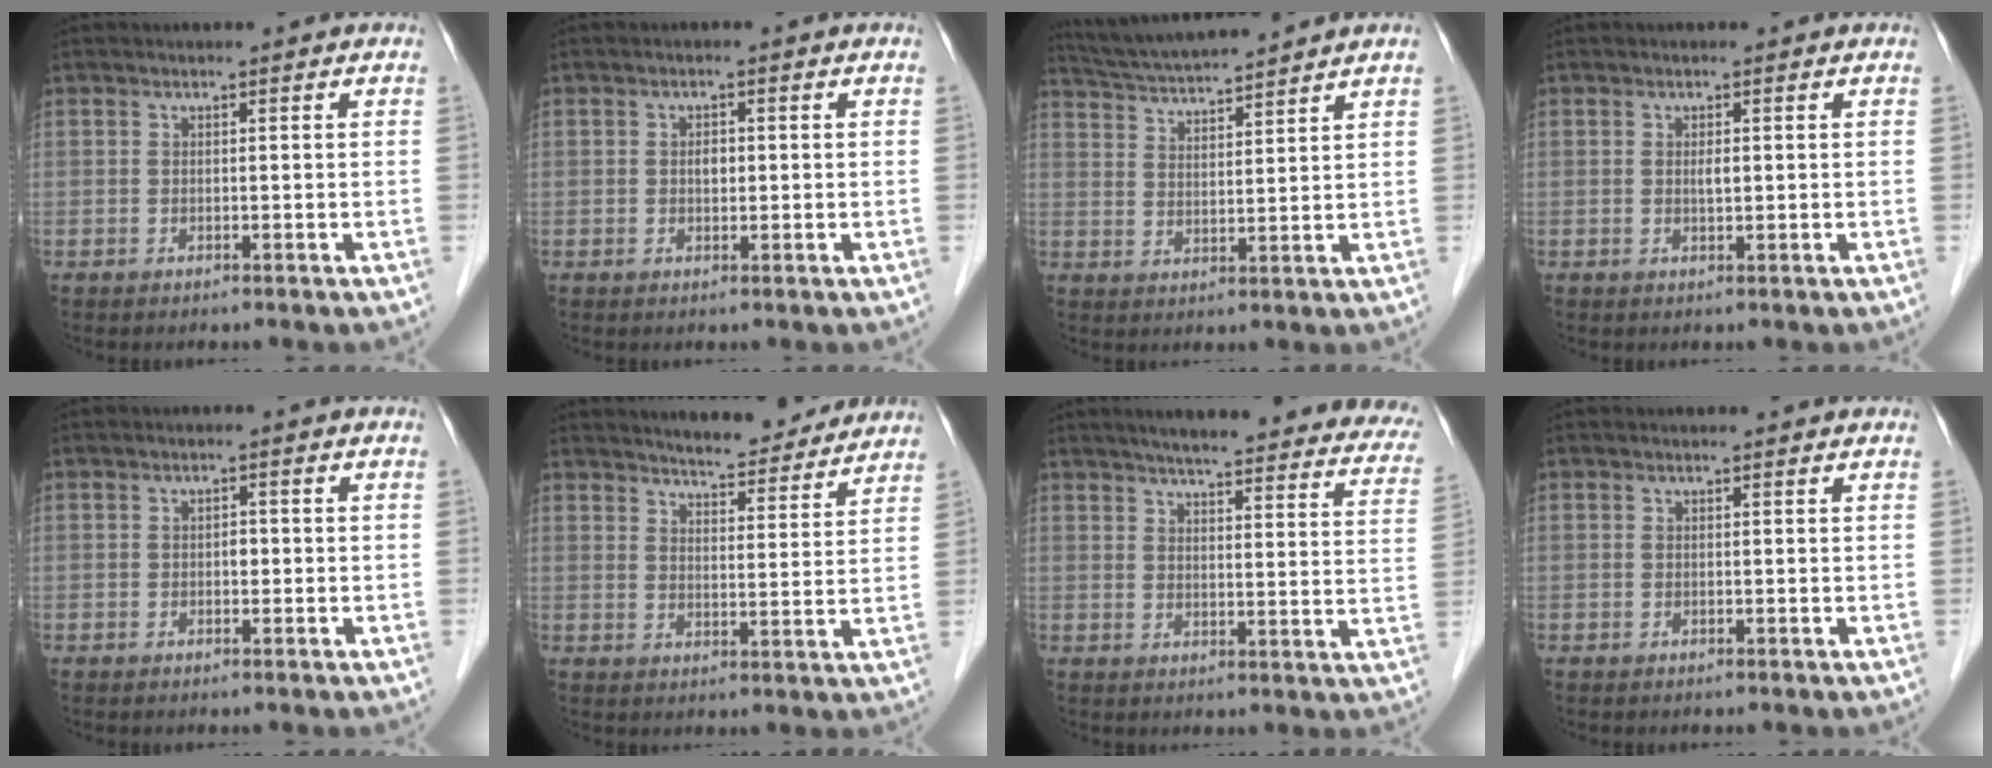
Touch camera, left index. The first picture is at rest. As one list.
[{"total": 1.5, "force": [-0.5, 0.9, 1.0], "torque": [-0.017, -0.004, -0.008]}, {"total": 10.0, "force": [9.3, -0.6, 3.7], "torque": [-0.073, 0.017, 0.159]}, {"total": 1.0, "force": [-0.3, 0.3, 0.9], "torque": [-0.016, -0.007, -0.005]}, {"total": 1.3, "force": [-0.7, 0.7, 0.7], "torque": [-0.010, -0.003, -0.012]}, {"total": 10.7, "force": [10.0, 1.7, 3.2], "torque": [-0.041, -0.011, 0.128]}, {"total": 26.7, "force": [23.6, 4.0, 12.0], "torque": [-0.154, -0.044, 0.264]}, {"total": 0.8, "force": [0.8, 0.2, 0.1], "torque": [-0.011, 0.001, 0.006]}]